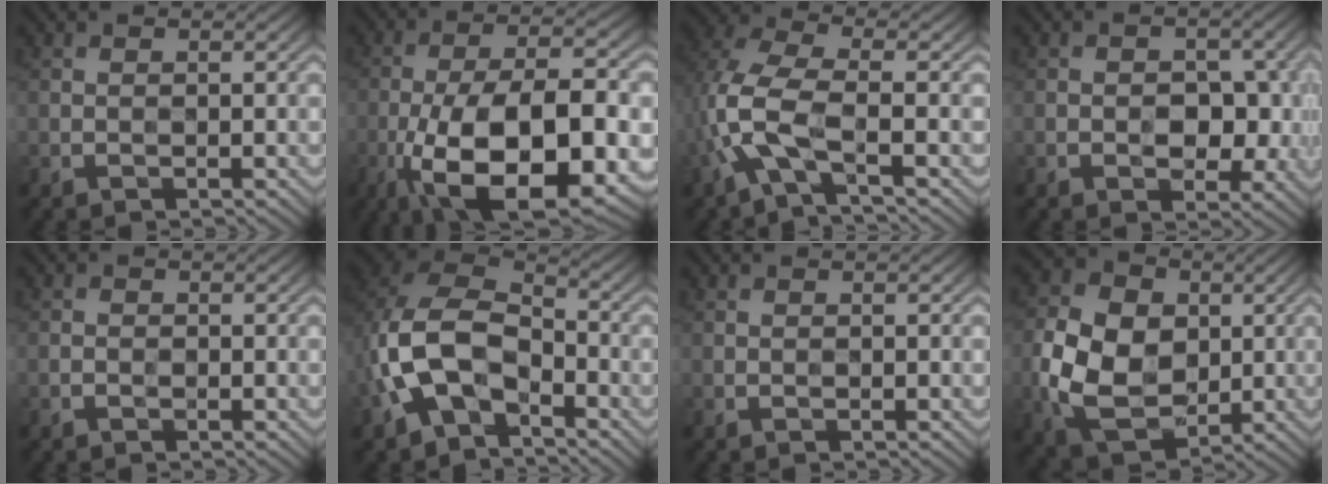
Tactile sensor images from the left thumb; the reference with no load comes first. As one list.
[{"total": 17.2, "force": [-7.6, 7.0, 13.8], "torque": [-0.239, -0.009, -0.120]}, {"total": 8.1, "force": [-2.9, 3.6, 6.7], "torque": [-0.173, 0.012, -0.074]}, {"total": 6.7, "force": [-1.5, 4.4, 4.9], "torque": [-0.058, -0.004, -0.025]}, {"total": 1.2, "force": [-0.9, 0.7, 0.4], "torque": [-0.004, 0.002, -0.019]}, {"total": 12.5, "force": [-3.8, 8.4, 8.4], "torque": [-0.198, -0.006, -0.080]}, {"total": 0.0}, {"total": 11.6, "force": [-0.6, 8.9, 7.3], "torque": [-0.182, 0.009, -0.010]}]